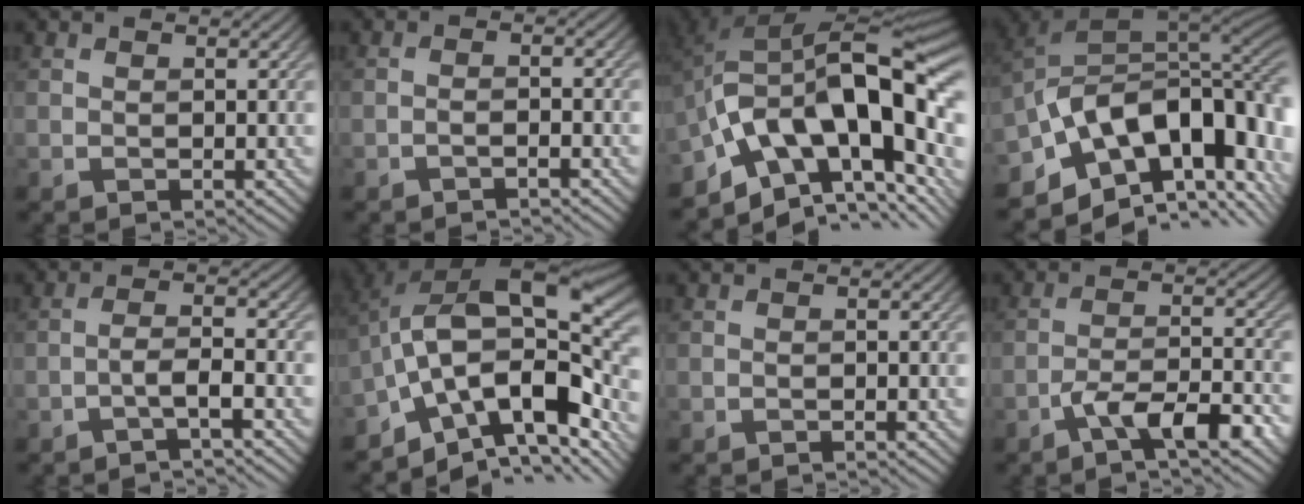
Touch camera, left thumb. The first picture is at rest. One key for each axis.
{"total": 1.7, "fx": -1.2, "fy": 0.2, "fz": 1.1, "tx": -0.020, "ty": 0.007, "tz": -0.027}
{"total": 17.1, "fx": -3.0, "fy": 9.8, "fz": 13.7, "tx": -0.236, "ty": 0.004, "tz": -0.048}
{"total": 15.7, "fx": -5.2, "fy": 9.0, "fz": 11.8, "tx": -0.214, "ty": 0.000, "tz": -0.089}
{"total": 3.7, "fx": -2.1, "fy": 0.6, "fz": 3.0, "tx": -0.052, "ty": 0.013, "tz": -0.054}
{"total": 15.6, "fx": -3.4, "fy": 8.5, "fz": 12.6, "tx": -0.219, "ty": -0.001, "tz": -0.054}
{"total": 0.5, "fx": -0.4, "fy": 0.1, "fz": 0.4, "tx": -0.006, "ty": 0.001, "tz": -0.007}
{"total": 7.0, "fx": -4.5, "fy": 1.8, "fz": 5.1, "tx": -0.091, "ty": 0.008, "tz": -0.081}